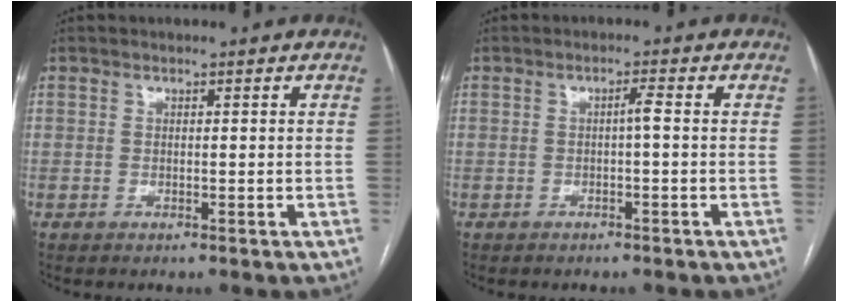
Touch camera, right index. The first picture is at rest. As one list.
[{"total": 1.4, "force": [-0.1, 0.1, 1.4], "torque": [-0.022, 0.003, -0.001]}]